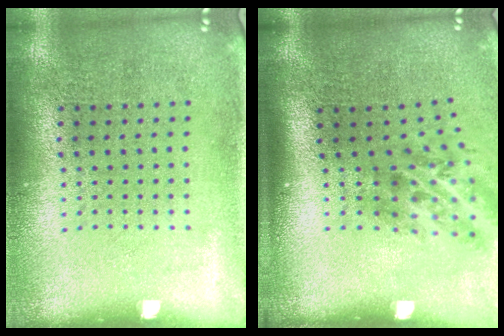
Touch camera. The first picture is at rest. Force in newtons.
{"total": 2.1, "press": 1.4, "slide": 1.6}